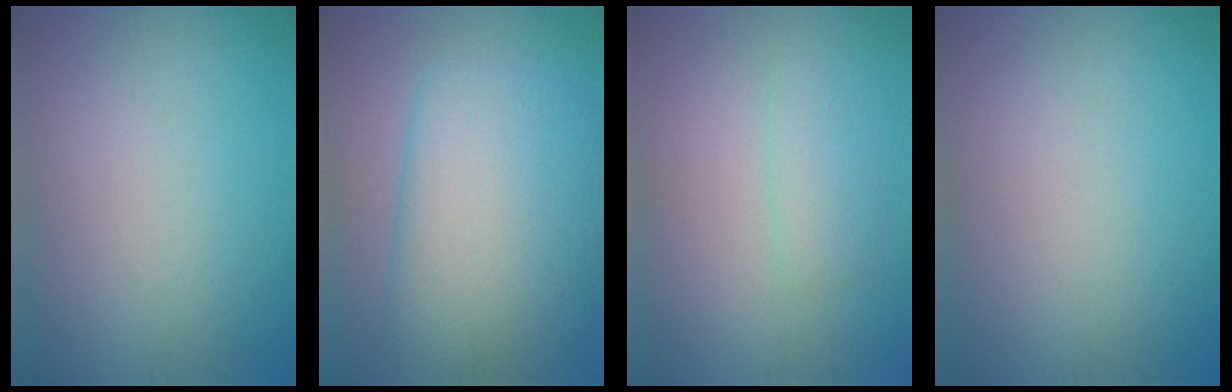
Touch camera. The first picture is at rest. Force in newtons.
{"total": 10.3, "press": 10.3, "slide": 0.3}
{"total": 1.7, "press": 1.7, "slide": 0.0}
{"total": 0.0}